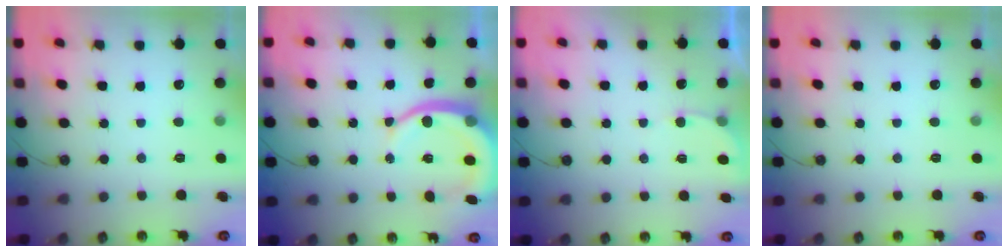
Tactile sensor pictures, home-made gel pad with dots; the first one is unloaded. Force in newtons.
{"total": 10.4, "press": 10.4, "slide": 1.3}
{"total": 2.7, "press": 2.7, "slide": 0.2}
{"total": 0.0}